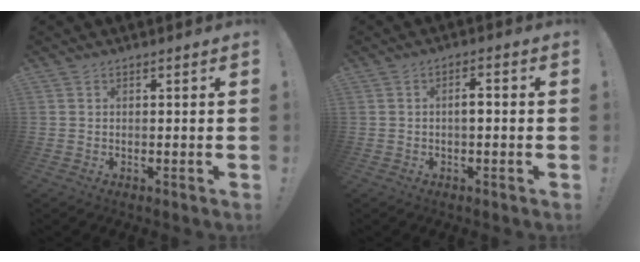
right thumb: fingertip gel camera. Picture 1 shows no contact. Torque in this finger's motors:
{"motor_torque": [-0.10, 0.06, 0.06, 0.14, 0.06]}